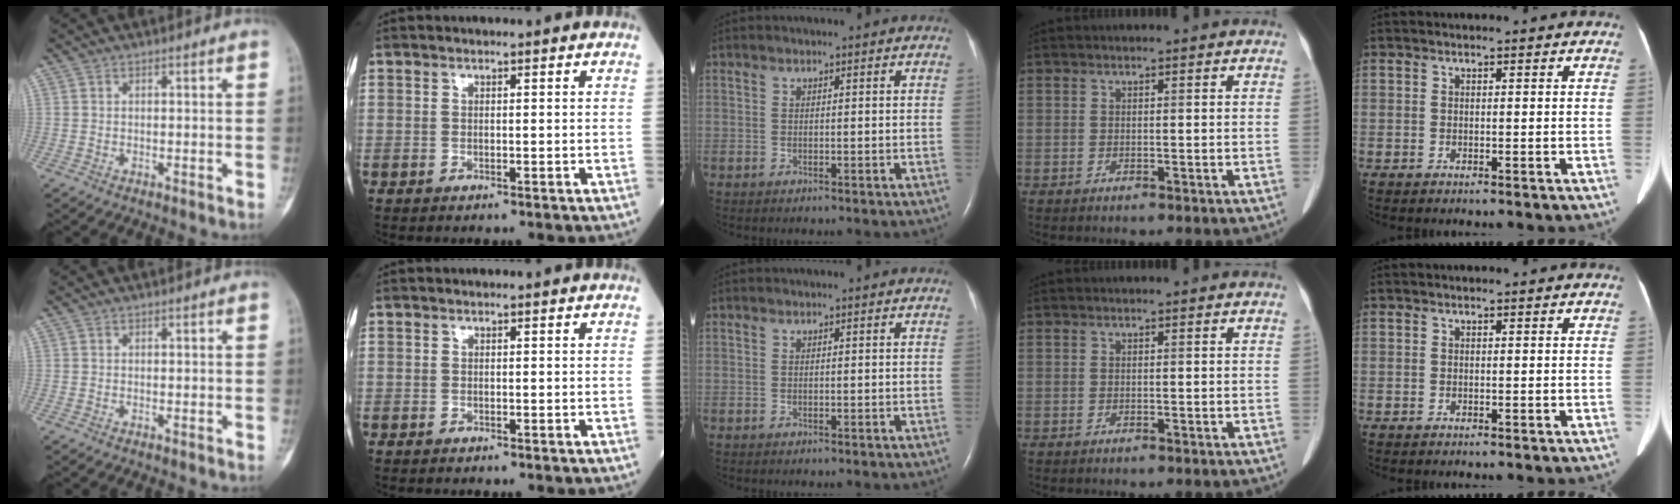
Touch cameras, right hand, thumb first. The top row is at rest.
{}